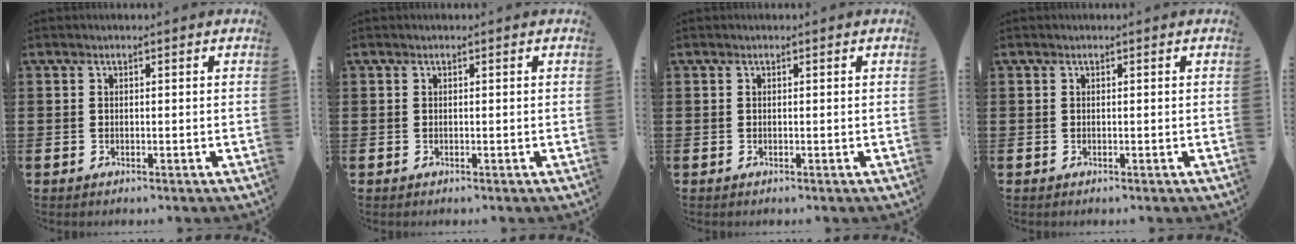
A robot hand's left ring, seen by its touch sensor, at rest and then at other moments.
{"total": 0.0}
{"total": 0.0}
{"total": 0.0}